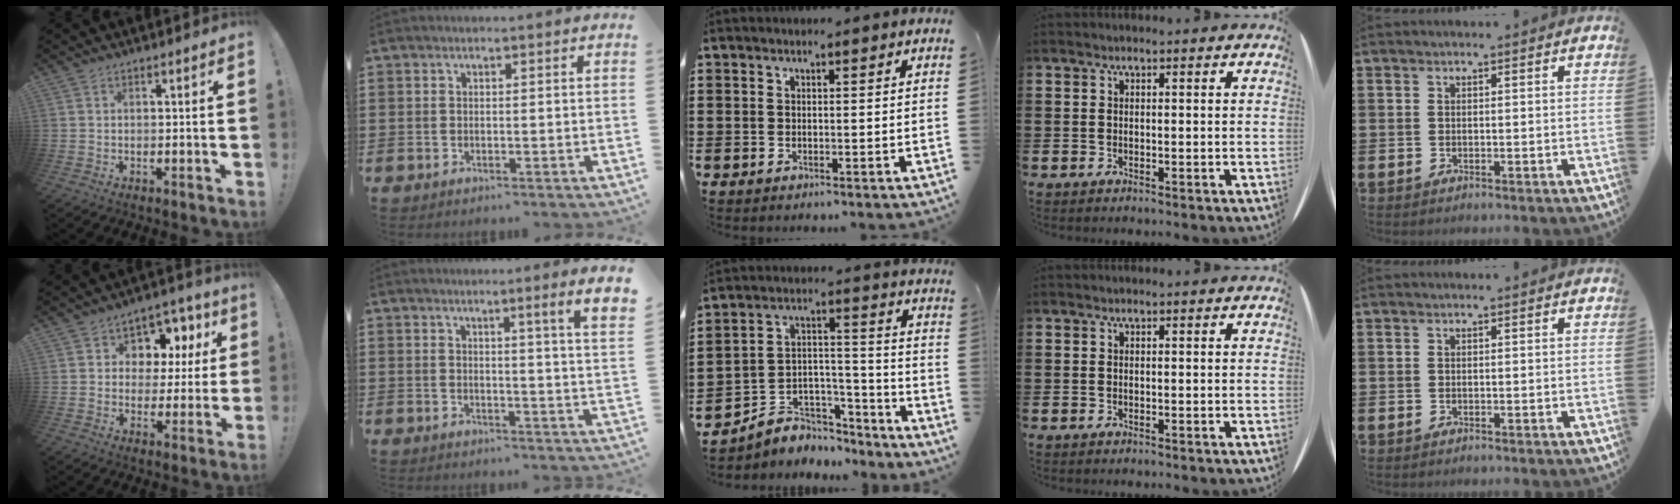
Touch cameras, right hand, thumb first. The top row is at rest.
{"thumb": {"total": 8.0, "force": [2.8, 7.0, 2.7], "torque": [-0.030, -0.025, 0.056]}, "index": {"total": 3.5, "force": [2.1, -1.1, 2.6], "torque": [-0.038, -0.019, 0.026]}, "middle": {"total": 4.7, "force": [-3.9, 2.7, 0.2], "torque": [-0.019, 0.000, -0.080]}}